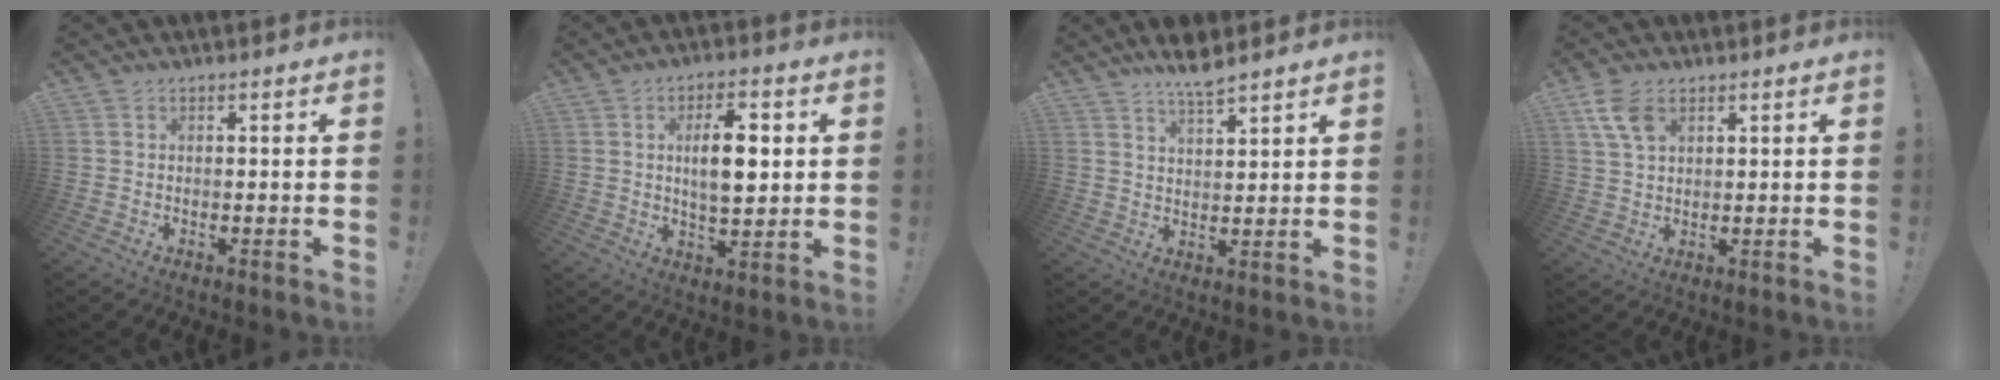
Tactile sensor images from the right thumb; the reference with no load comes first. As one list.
[{"total": 10.6, "force": [1.9, 4.6, 9.4], "torque": [-0.142, -0.001, 0.028]}, {"total": 6.1, "force": [5.3, 0.7, 3.0], "torque": [-0.047, -0.037, 0.091]}, {"total": 7.3, "force": [3.7, 4.2, 4.7], "torque": [-0.097, -0.007, 0.072]}]